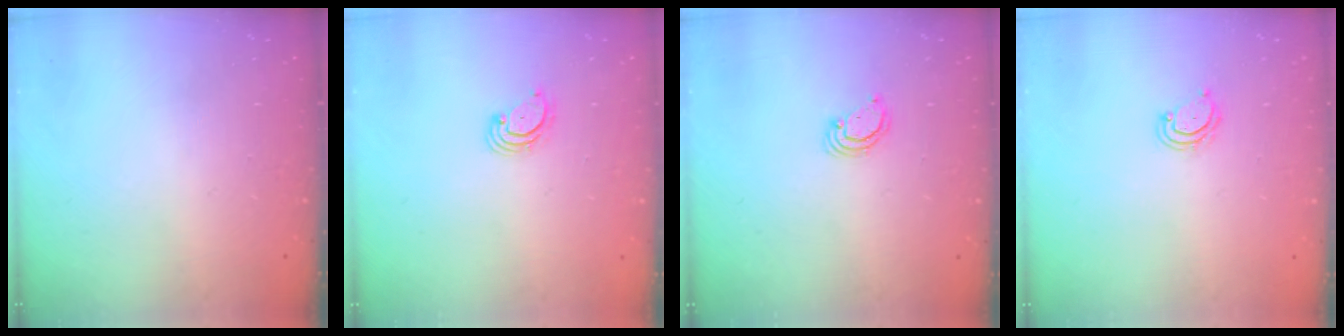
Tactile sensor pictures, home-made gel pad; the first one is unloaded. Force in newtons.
{"total": 3.1, "press": 3.1, "slide": 0.3}
{"total": 2.3, "press": 2.3, "slide": 0.1}
{"total": 4.4, "press": 4.3, "slide": 0.3}